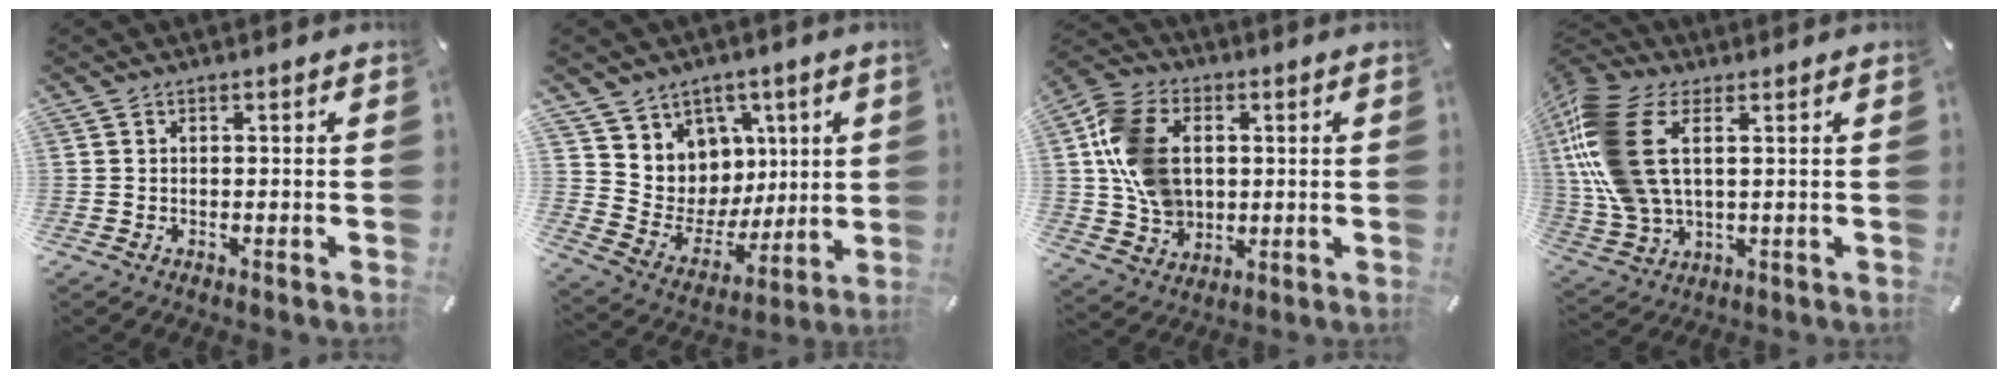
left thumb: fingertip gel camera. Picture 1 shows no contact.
{"total": 9.6, "force": [2.9, 9.1, -0.5], "torque": [0.005, -0.051, 0.067]}
{"total": 14.4, "force": [1.8, 11.3, 8.7], "torque": [-0.196, 0.018, 0.035]}
{"total": 17.2, "force": [4.3, 10.2, 13.2], "torque": [-0.311, -0.013, 0.077]}